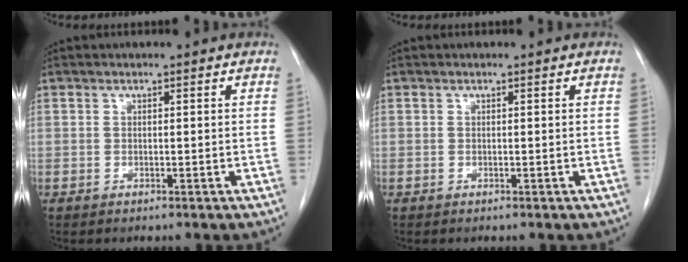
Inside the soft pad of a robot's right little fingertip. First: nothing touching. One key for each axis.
{"total": 0.0}